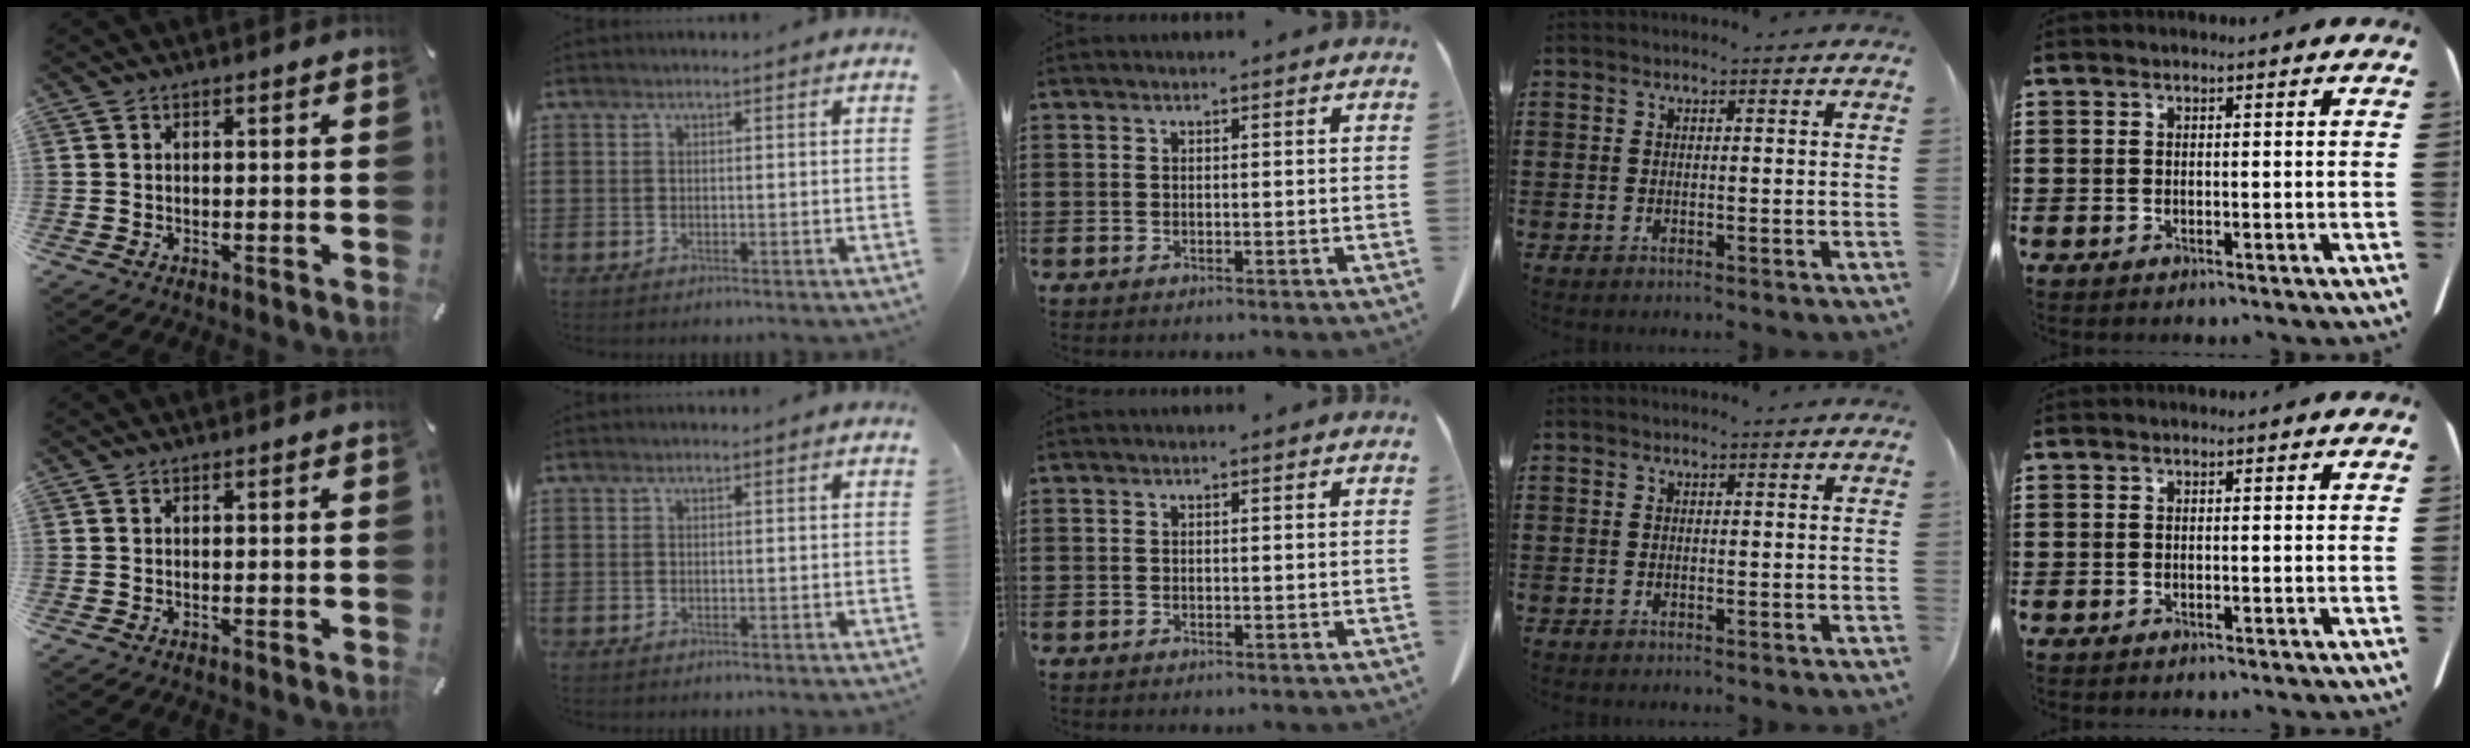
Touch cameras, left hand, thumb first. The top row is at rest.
{}